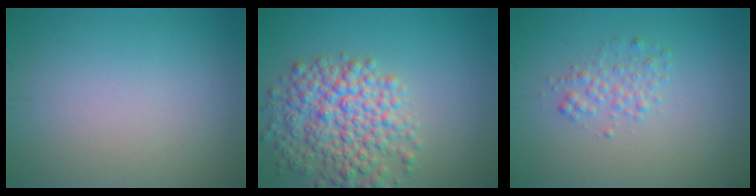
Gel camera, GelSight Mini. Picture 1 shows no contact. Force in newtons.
{"total": 6.8, "press": 6.8, "slide": 0.3}
{"total": 1.7, "press": 1.7, "slide": 0.0}